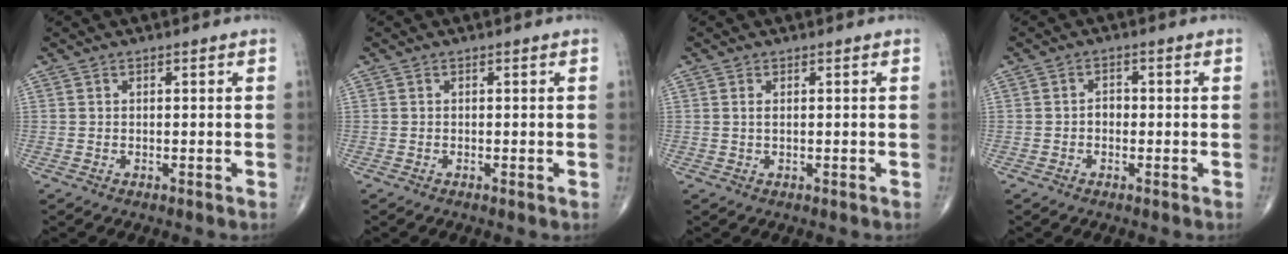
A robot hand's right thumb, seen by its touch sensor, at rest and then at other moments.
{"total": 0.0}
{"total": 0.9, "force": [0.3, 0.3, 0.8], "torque": [-0.019, 0.002, 0.006]}
{"total": 1.8, "force": [-0.5, 1.3, 1.0], "torque": [-0.001, 0.007, -0.013]}